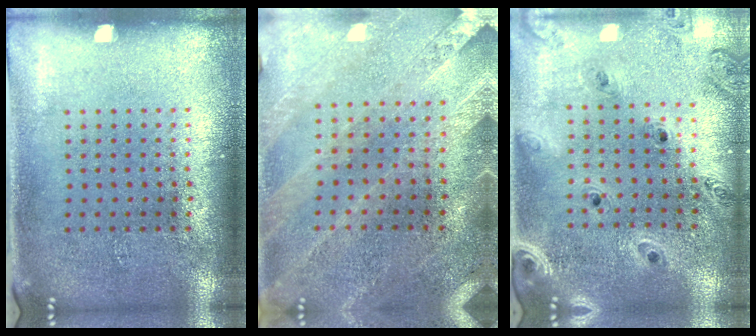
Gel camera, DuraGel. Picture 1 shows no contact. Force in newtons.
{"total": 0.6, "press": 0.6, "slide": 0.2}
{"total": 1.2, "press": 1.2, "slide": 0.2}